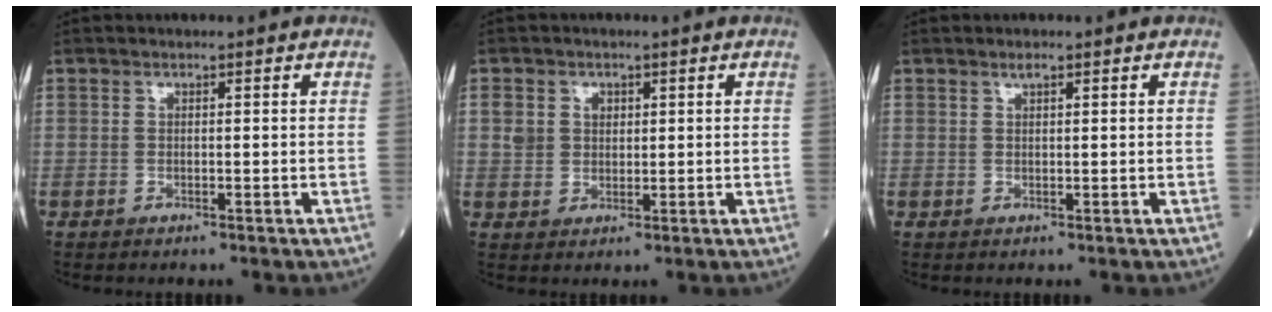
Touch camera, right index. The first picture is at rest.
{"total": 3.6, "force": [1.2, 3.0, 1.5], "torque": [-0.030, 0.012, 0.025]}
{"total": 0.8, "force": [0.6, 0.1, 0.5], "torque": [-0.011, 0.000, 0.011]}